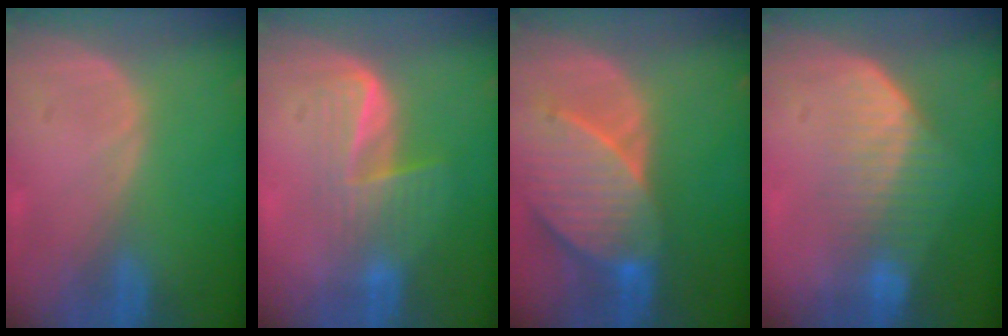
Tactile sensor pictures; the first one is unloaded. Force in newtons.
{"total": 7.1, "press": 5.8, "slide": 4.1}
{"total": 9.6, "press": 8.7, "slide": 4.0}
{"total": 7.5, "press": 6.4, "slide": 3.9}